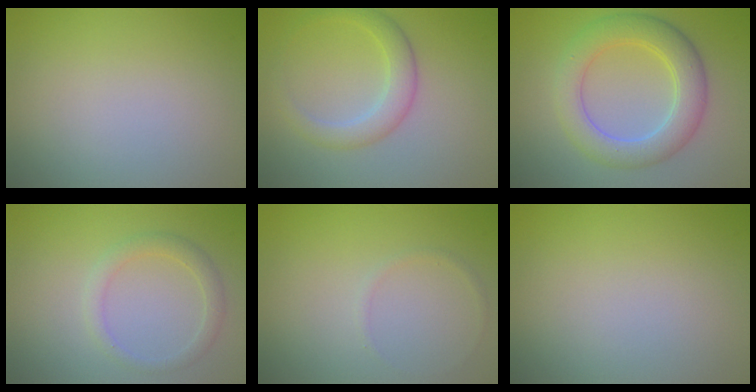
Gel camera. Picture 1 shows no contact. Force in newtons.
{"total": 2.9, "press": 2.9, "slide": 0.1}
{"total": 5.5, "press": 5.5, "slide": 0.2}
{"total": 1.9, "press": 1.9, "slide": 0.1}
{"total": 0.6, "press": 0.6, "slide": 0.1}
{"total": 0.0}